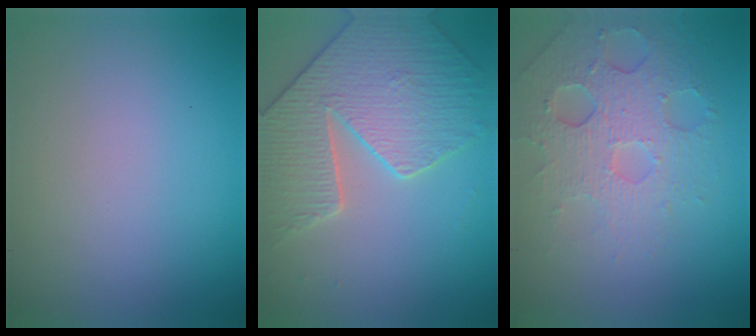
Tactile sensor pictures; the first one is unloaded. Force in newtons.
{"total": 4.8, "press": 4.7, "slide": 0.8}
{"total": 4.7, "press": 4.0, "slide": 2.5}